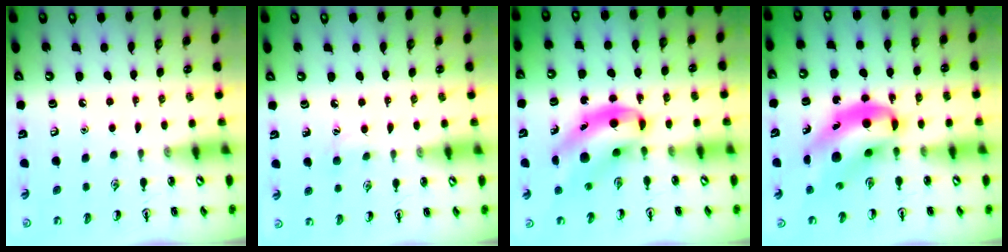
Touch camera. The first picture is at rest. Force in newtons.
{"total": 5.9, "press": 5.7, "slide": 1.7}
{"total": 8.2, "press": 7.8, "slide": 2.4}
{"total": 10.5, "press": 10.1, "slide": 3.0}